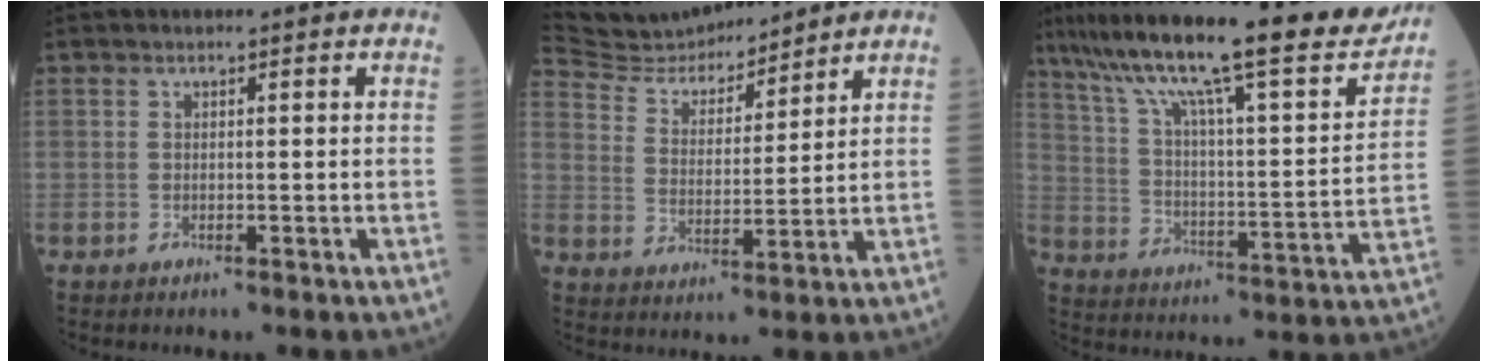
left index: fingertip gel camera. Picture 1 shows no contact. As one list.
[{"total": 13.4, "force": [12.9, 2.4, 2.8], "torque": [-0.056, 0.012, 0.230]}, {"total": 25.7, "force": [20.9, 2.4, 14.8], "torque": [-0.250, -0.013, 0.308]}]